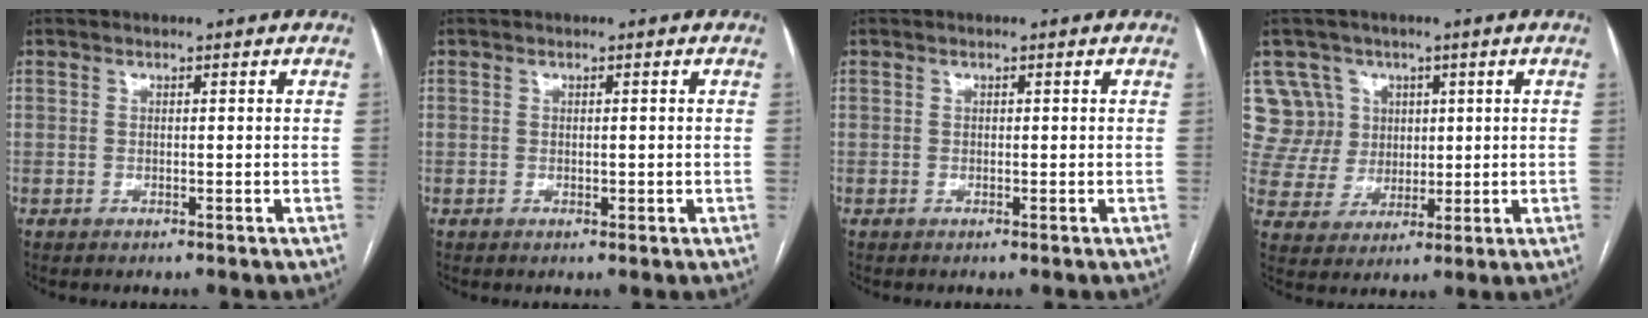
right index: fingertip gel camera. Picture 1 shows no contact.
{"total": 0.8, "force": [0.0, 0.6, 0.5], "torque": [-0.005, 0.000, 0.004]}
{"total": 0.0}
{"total": 8.9, "force": [3.6, 8.1, 0.0], "torque": [0.002, 0.030, 0.080]}